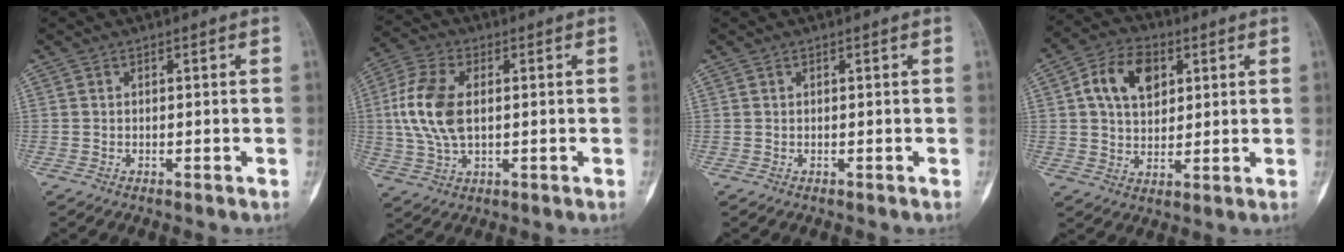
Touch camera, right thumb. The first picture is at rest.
{"total": 11.8, "force": [1.0, 6.9, 9.5], "torque": [-0.204, 0.007, 0.020]}
{"total": 0.0}
{"total": 11.1, "force": [3.4, 7.6, 7.4], "torque": [-0.108, 0.001, 0.057]}